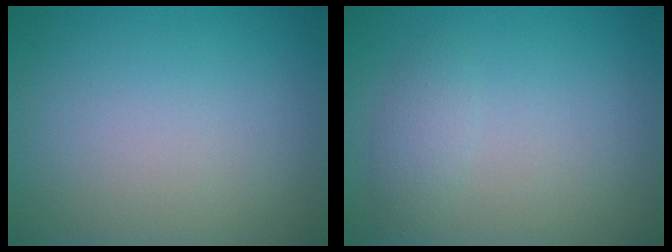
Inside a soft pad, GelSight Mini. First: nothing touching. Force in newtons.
{"total": 1.4, "press": 1.4, "slide": 0.1}